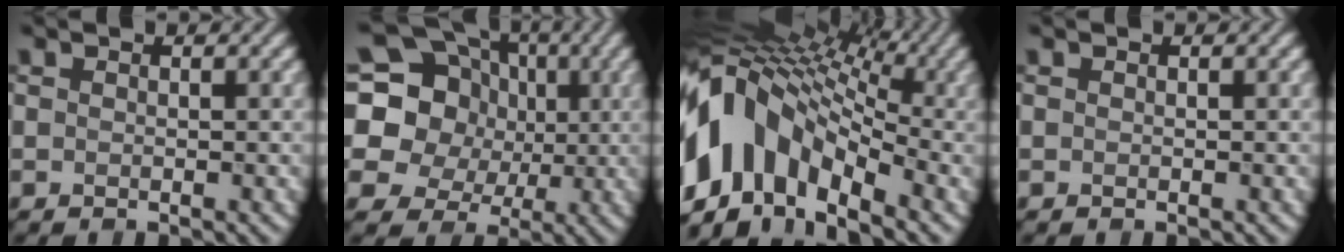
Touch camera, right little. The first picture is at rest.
{"total": 18.2, "force": [3.4, 16.4, 7.0], "torque": [-0.154, 0.021, 0.030]}
{"total": 14.4, "force": [-3.0, 9.4, 10.4], "torque": [-0.217, 0.013, -0.066]}
{"total": 0.0}